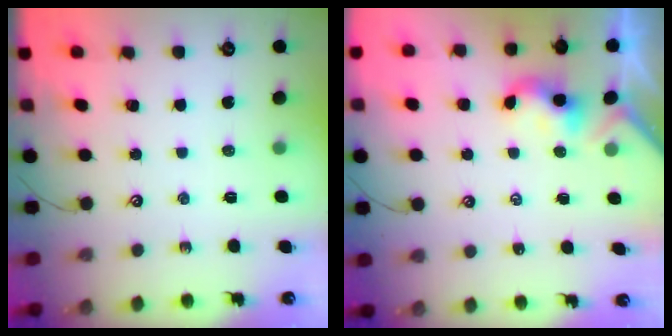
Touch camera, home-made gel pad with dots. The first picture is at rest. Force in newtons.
{"total": 2.1, "press": 2.1, "slide": 0.3}